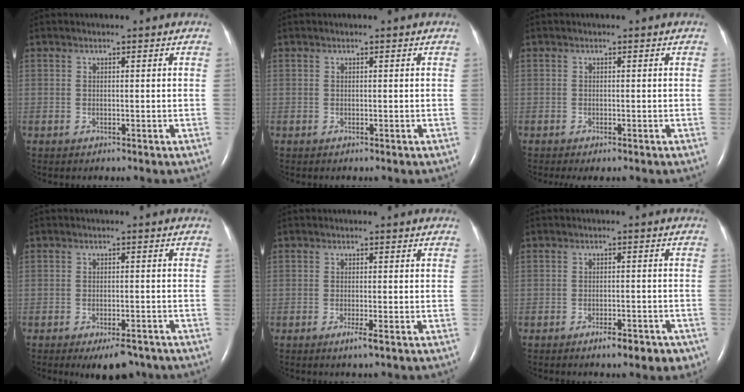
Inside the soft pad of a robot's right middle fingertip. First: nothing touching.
{"total": 0.0}
{"total": 1.4, "force": [-1.0, 0.2, 0.9], "torque": [-0.014, -0.005, -0.014]}
{"total": 5.5, "force": [-4.2, 1.9, 3.1], "torque": [-0.038, -0.003, -0.058]}
{"total": 1.8, "force": [-0.9, -0.2, 1.5], "torque": [-0.030, -0.006, -0.016]}
{"total": 5.4, "force": [-3.8, 1.8, 3.5], "torque": [-0.037, 0.001, -0.048]}